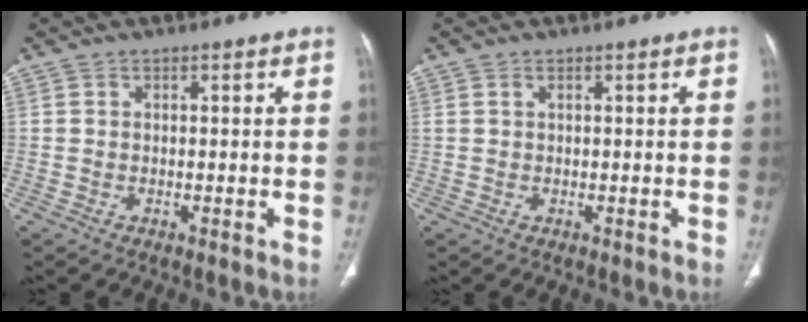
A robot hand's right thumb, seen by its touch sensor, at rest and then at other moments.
{"total": 0.7, "force": [0.4, 0.3, 0.4], "torque": [-0.009, 0.004, 0.011]}